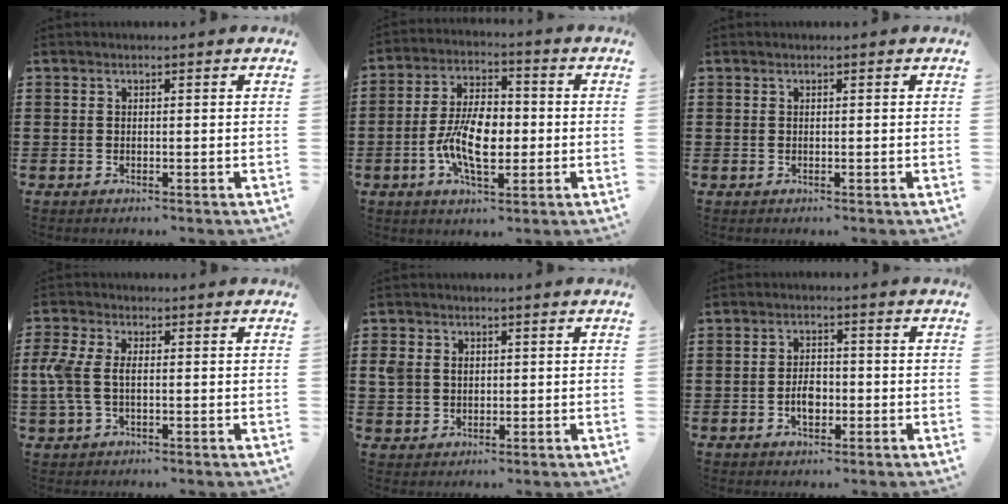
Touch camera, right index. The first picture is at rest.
{"total": 9.0, "force": [-1.6, 4.8, 7.5], "torque": [-0.165, 0.006, -0.037]}
{"total": 0.0}
{"total": 5.0, "force": [-0.4, 2.7, 4.2], "torque": [-0.124, -0.010, -0.019]}
{"total": 3.5, "force": [0.7, 2.9, 1.7], "torque": [-0.051, 0.010, 0.009]}
{"total": 3.7, "force": [-1.1, 2.1, 2.8], "torque": [-0.046, -0.003, -0.020]}